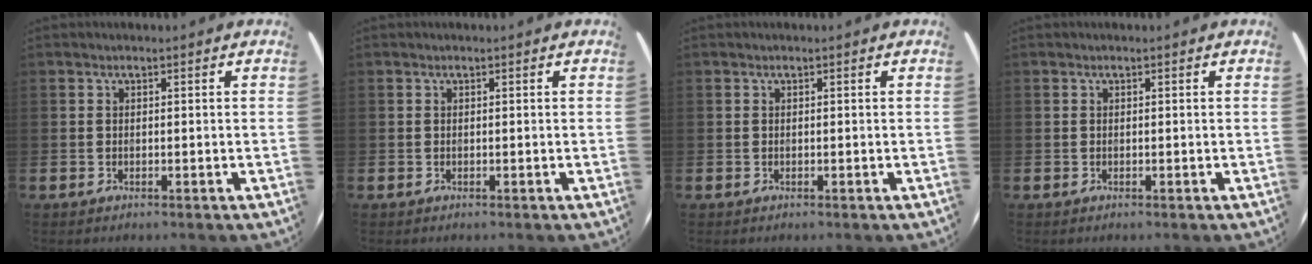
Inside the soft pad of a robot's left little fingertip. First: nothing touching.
{"total": 0.0}
{"total": 0.0}
{"total": 0.0}